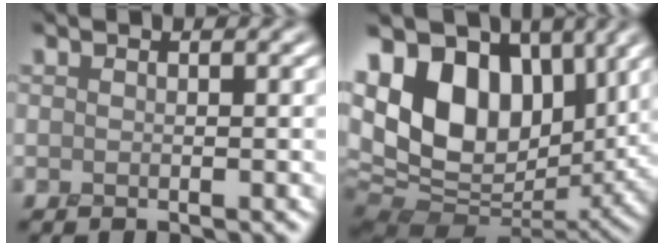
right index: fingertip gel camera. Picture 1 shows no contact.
{"total": 15.4, "force": [5.3, 9.3, 11.1], "torque": [-0.194, 0.027, 0.081]}